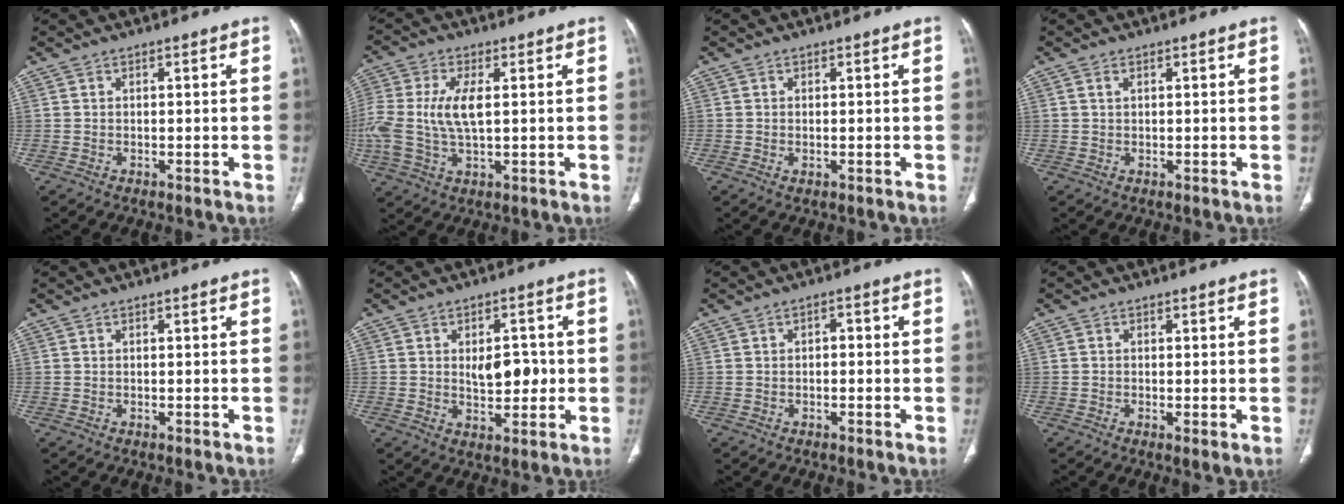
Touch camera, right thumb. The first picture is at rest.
{"total": 12.6, "force": [0.9, 6.2, 10.9], "torque": [-0.268, -0.001, 0.022]}
{"total": 0.7, "force": [-0.2, 0.4, 0.6], "torque": [-0.013, -0.001, 0.000]}
{"total": 0.9, "force": [0.4, 0.5, 0.6], "torque": [-0.015, 0.004, 0.009]}
{"total": 0.0}
{"total": 7.1, "force": [0.3, 4.1, 5.8], "torque": [-0.061, -0.001, 0.011]}
{"total": 1.7, "force": [-0.2, 1.2, 1.3], "torque": [-0.011, 0.008, -0.008]}
{"total": 1.4, "force": [-0.3, 0.2, 1.4], "torque": [-0.033, -0.008, -0.007]}